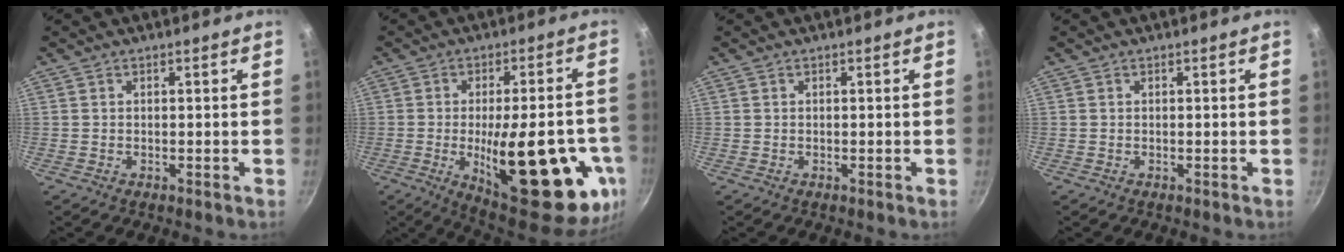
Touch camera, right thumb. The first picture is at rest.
{"total": 27.2, "force": [-7.3, 9.4, 24.4], "torque": [-0.296, -0.002, -0.089]}
{"total": 0.0}
{"total": 0.0}